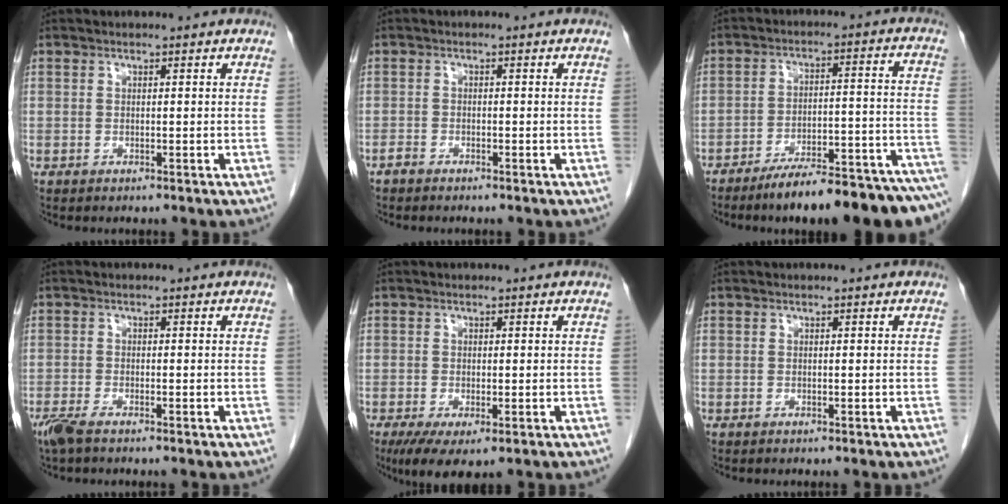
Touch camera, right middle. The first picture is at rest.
{"total": 1.0, "force": [-0.9, 0.4, 0.2], "torque": [-0.006, 0.001, -0.017]}
{"total": 18.1, "force": [-14.9, 1.5, 10.3], "torque": [-0.091, 0.030, -0.217]}
{"total": 2.9, "force": [-2.2, 0.5, 1.8], "torque": [-0.043, -0.009, -0.042]}
{"total": 5.0, "force": [-2.5, 1.8, 4.0], "torque": [-0.067, -0.015, -0.033]}
{"total": 0.0}